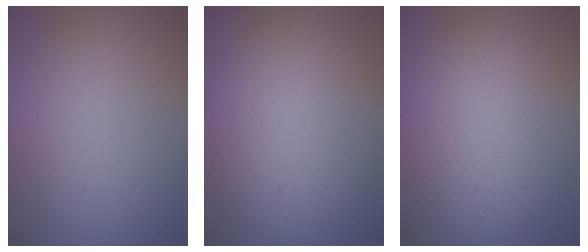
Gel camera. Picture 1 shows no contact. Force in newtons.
{"total": 8.6, "press": 8.6, "slide": 0.4}
{"total": 8.8, "press": 8.8, "slide": 0.7}